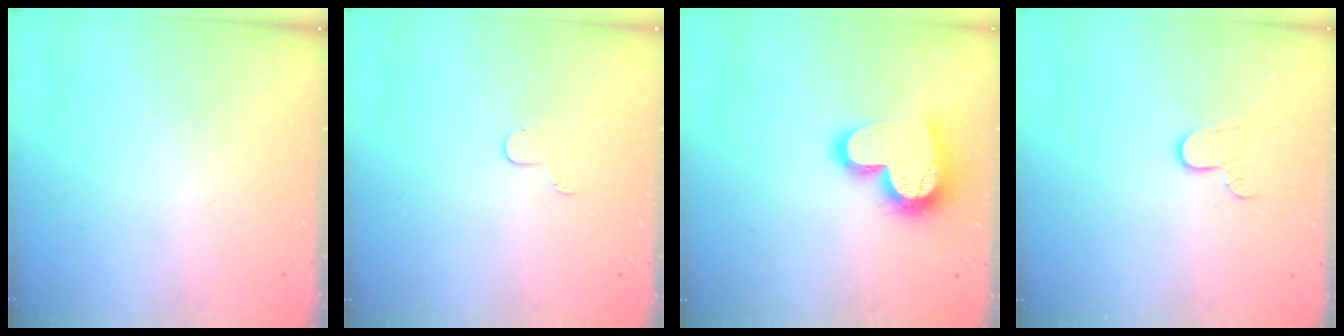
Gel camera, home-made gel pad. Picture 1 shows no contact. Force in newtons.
{"total": 3.5, "press": 3.5, "slide": 0.4}
{"total": 17.4, "press": 17.3, "slide": 1.3}
{"total": 6.9, "press": 6.9, "slide": 0.7}